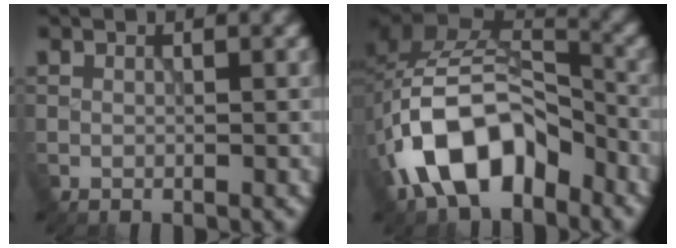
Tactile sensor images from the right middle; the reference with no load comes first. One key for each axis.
{"total": 11.3, "fx": -5.2, "fy": 6.6, "fz": 7.6, "tx": -0.130, "ty": 0.006, "tz": -0.096}